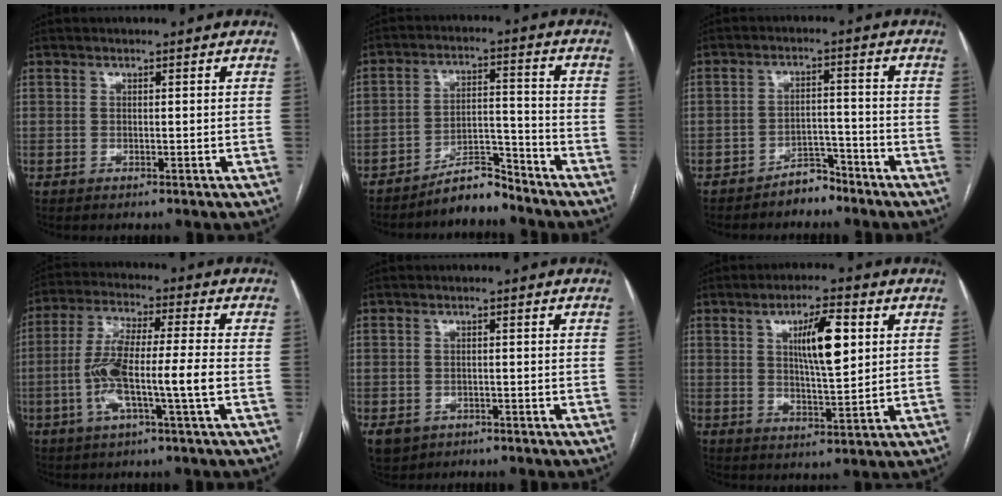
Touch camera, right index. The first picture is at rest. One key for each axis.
{"total": 6.3, "fx": -5.9, "fy": 1.5, "fz": 1.7, "tx": -0.021, "ty": 0.020, "tz": -0.101}
{"total": 4.2, "fx": -3.6, "fy": 1.9, "fz": 0.9, "tx": -0.011, "ty": 0.008, "tz": -0.056}
{"total": 11.0, "fx": -2.7, "fy": 0.3, "fz": 10.7, "tx": -0.214, "ty": 0.010, "tz": -0.056}
{"total": 6.5, "fx": -3.6, "fy": 5.0, "fz": 2.0, "tx": -0.049, "ty": -0.001, "tz": -0.048}
{"total": 8.9, "fx": 2.6, "fy": 1.9, "fz": 8.3, "tx": -0.143, "ty": 0.006, "tz": 0.049}